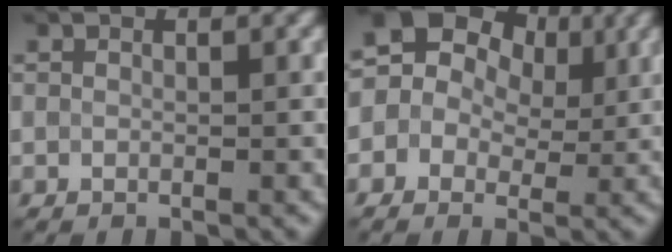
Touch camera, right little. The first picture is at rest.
{"total": 10.3, "force": [3.7, 8.1, 5.2], "torque": [-0.098, 0.044, 0.028]}